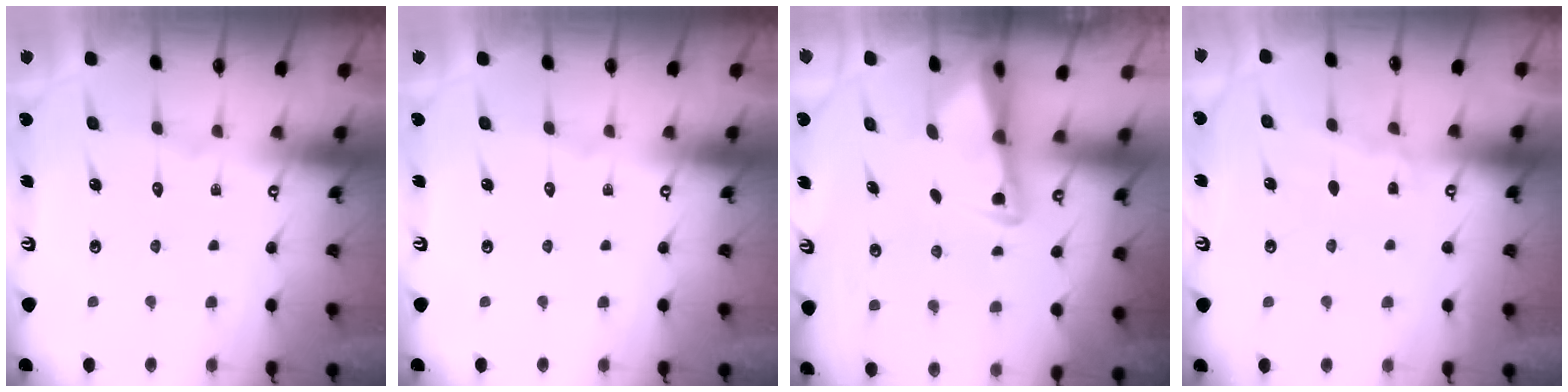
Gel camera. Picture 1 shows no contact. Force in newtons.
{"total": 0.0}
{"total": 2.1, "press": 2.1, "slide": 0.5}
{"total": 3.7, "press": 3.7, "slide": 0.4}